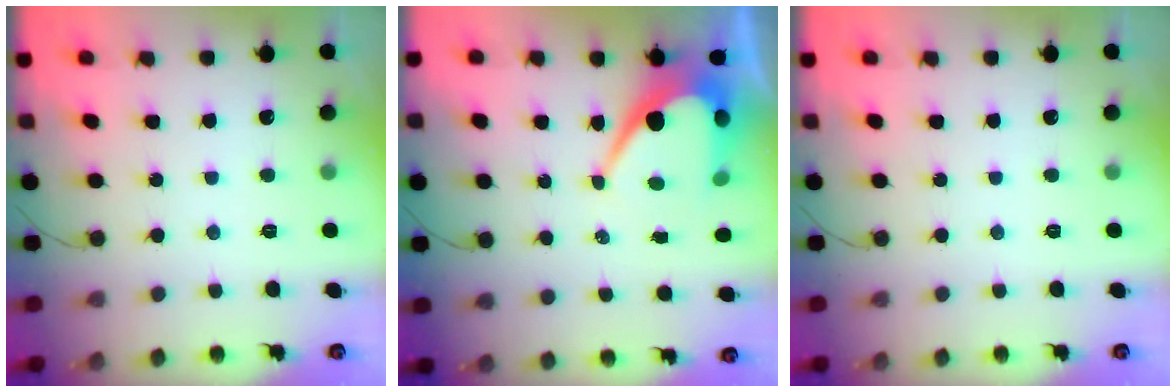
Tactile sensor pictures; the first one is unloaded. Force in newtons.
{"total": 11.5, "press": 11.4, "slide": 0.8}
{"total": 0.0}